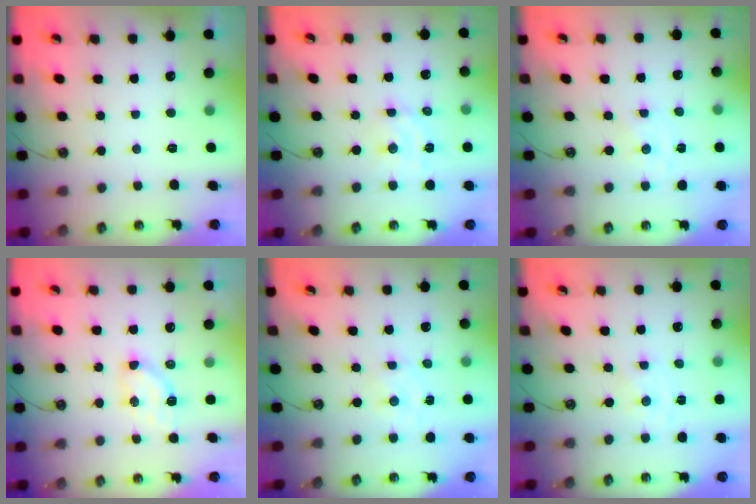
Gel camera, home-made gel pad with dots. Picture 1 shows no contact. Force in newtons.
{"total": 6.8, "press": 6.8, "slide": 0.4}
{"total": 0.0}
{"total": 5.7, "press": 5.7, "slide": 0.3}
{"total": 1.3, "press": 1.3, "slide": 0.2}
{"total": 0.0}